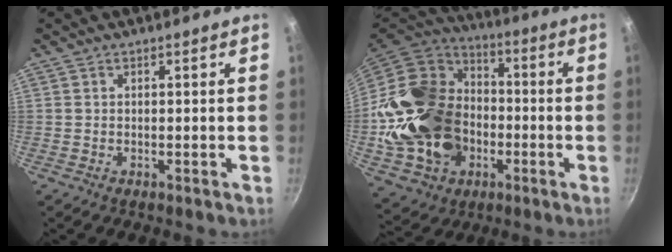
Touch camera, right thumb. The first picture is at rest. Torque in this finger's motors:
{"motor_torque": [2.47, 2.54, 0.88, -0.72, 0.50]}